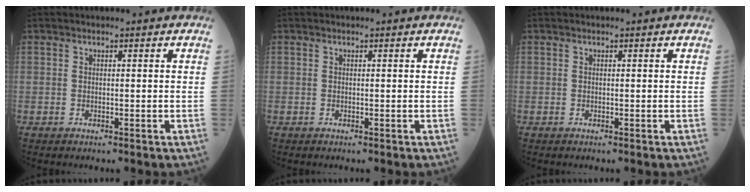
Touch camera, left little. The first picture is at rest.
{"total": 0.0}
{"total": 0.0}